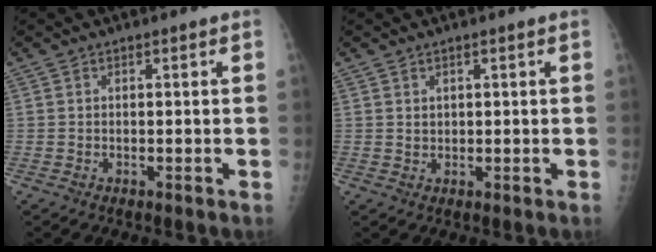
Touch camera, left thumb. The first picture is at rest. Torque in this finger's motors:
{"motor_torque": [-0.14, 0.10, 0.08, 0.18, 0.02]}